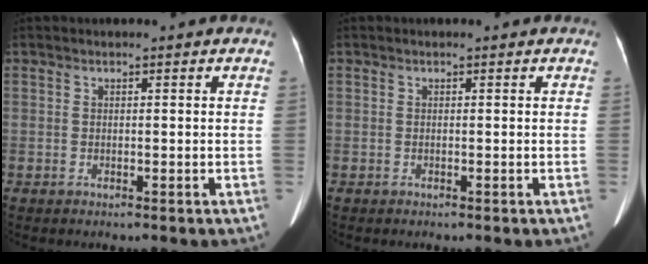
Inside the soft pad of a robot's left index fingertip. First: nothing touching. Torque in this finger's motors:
{"motor_torque": [0.01, 0.01, 0.00, 0.00]}